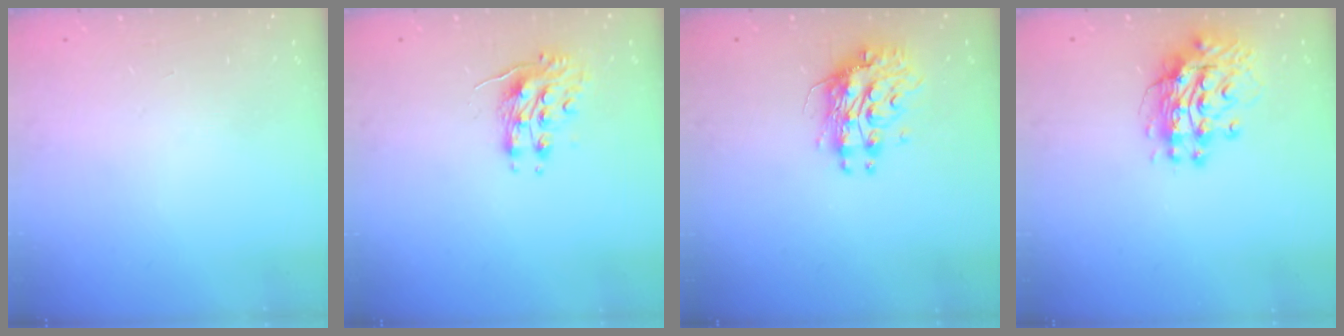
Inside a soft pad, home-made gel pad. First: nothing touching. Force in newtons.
{"total": 8.4, "press": 8.3, "slide": 0.4}
{"total": 10.3, "press": 10.2, "slide": 1.0}
{"total": 11.3, "press": 11.3, "slide": 1.1}